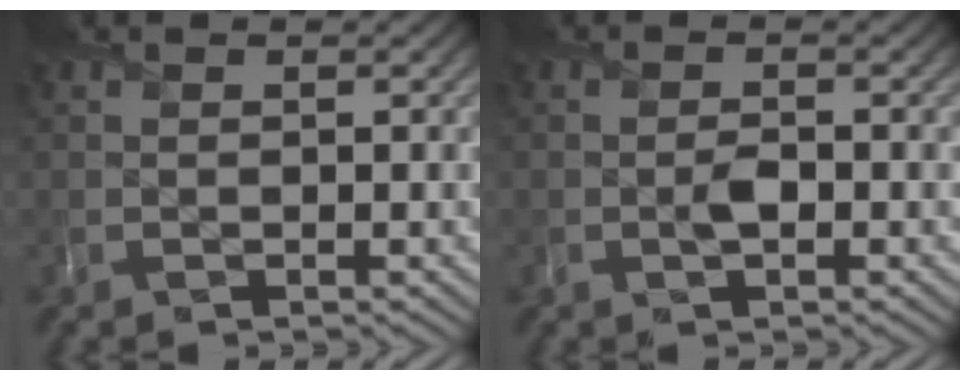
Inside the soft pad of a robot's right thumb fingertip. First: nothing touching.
{"total": 1.7, "force": [-0.5, 0.9, 1.3], "torque": [-0.023, 0.000, -0.010]}